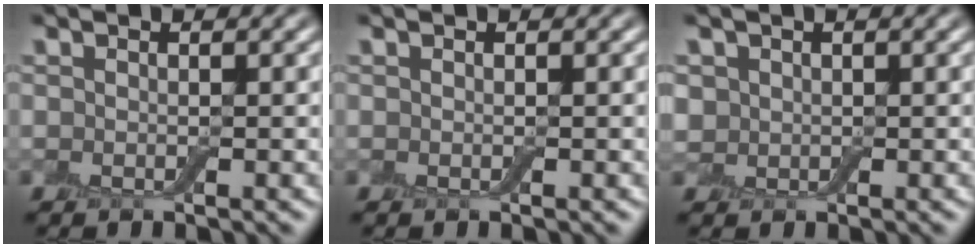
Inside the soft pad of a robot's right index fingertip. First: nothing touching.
{"total": 0.0}
{"total": 1.5, "force": [0.3, 1.4, 0.4], "torque": [-0.009, -0.002, 0.005]}